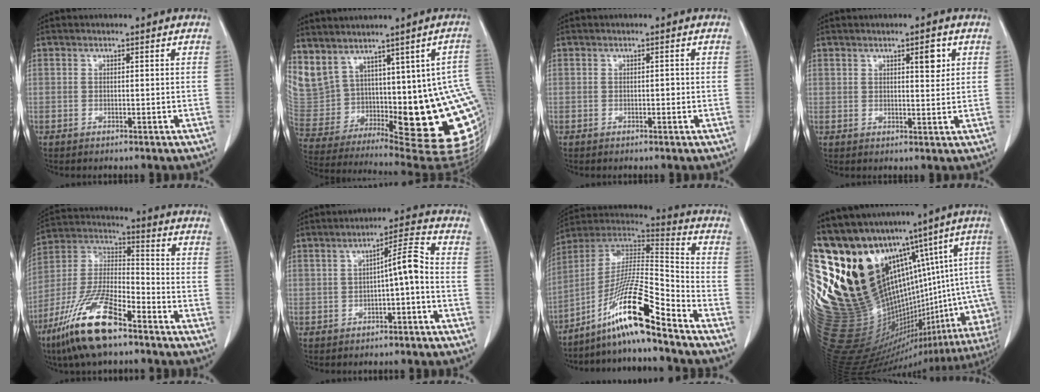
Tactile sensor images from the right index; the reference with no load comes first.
{"total": 24.5, "force": [2.8, 8.3, 22.8], "torque": [-0.323, 0.004, 0.078]}
{"total": 0.6, "force": [-0.1, 0.3, 0.5], "torque": [-0.005, 0.003, -0.003]}
{"total": 3.3, "force": [1.7, 1.1, 2.7], "torque": [-0.036, -0.003, 0.026]}
{"total": 15.6, "force": [-10.0, 3.8, 11.3], "torque": [-0.238, -0.013, -0.190]}
{"total": 5.3, "force": [-0.6, 0.8, 5.2], "torque": [-0.079, 0.023, -0.008]}
{"total": 15.9, "force": [-11.1, -0.5, 11.4], "torque": [-0.208, 0.006, -0.201]}
{"total": 33.9, "force": [13.7, 16.0, 26.5], "torque": [-0.440, 0.051, 0.271]}